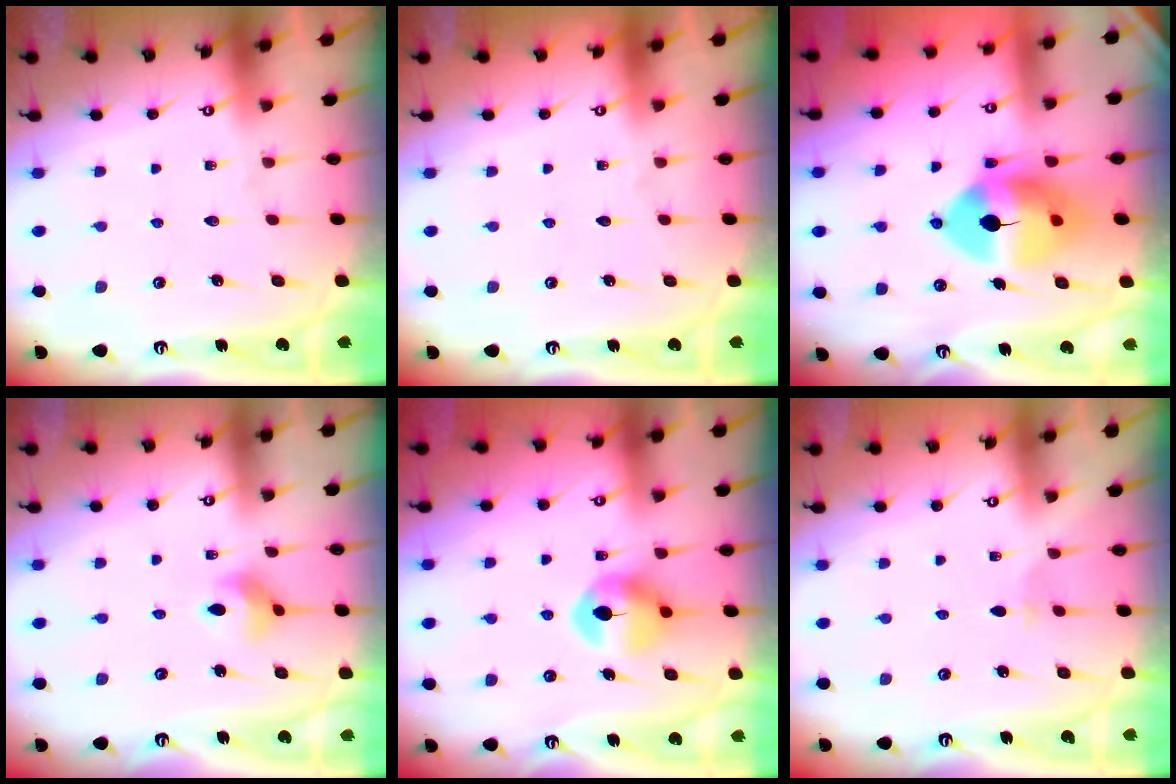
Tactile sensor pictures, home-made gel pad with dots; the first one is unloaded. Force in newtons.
{"total": 0.0}
{"total": 13.7, "press": 13.5, "slide": 2.1}
{"total": 5.0, "press": 5.0, "slide": 0.5}
{"total": 9.7, "press": 9.7, "slide": 0.4}
{"total": 2.2, "press": 2.1, "slide": 0.5}